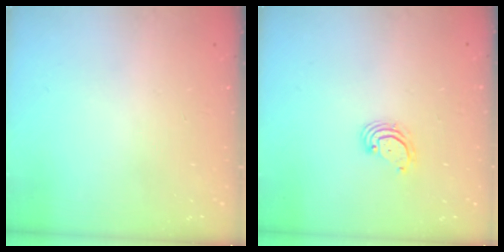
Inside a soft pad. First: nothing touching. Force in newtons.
{"total": 3.0, "press": 3.0, "slide": 0.2}